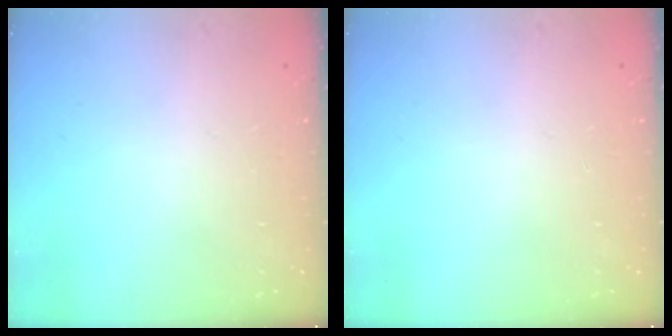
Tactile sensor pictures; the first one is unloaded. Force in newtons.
{"total": 0.0}